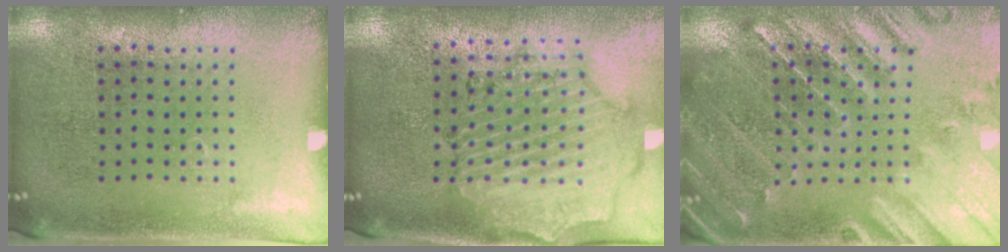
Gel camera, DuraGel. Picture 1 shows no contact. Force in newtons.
{"total": 1.5, "press": 1.5, "slide": 0.3}
{"total": 1.1, "press": 1.1, "slide": 0.3}